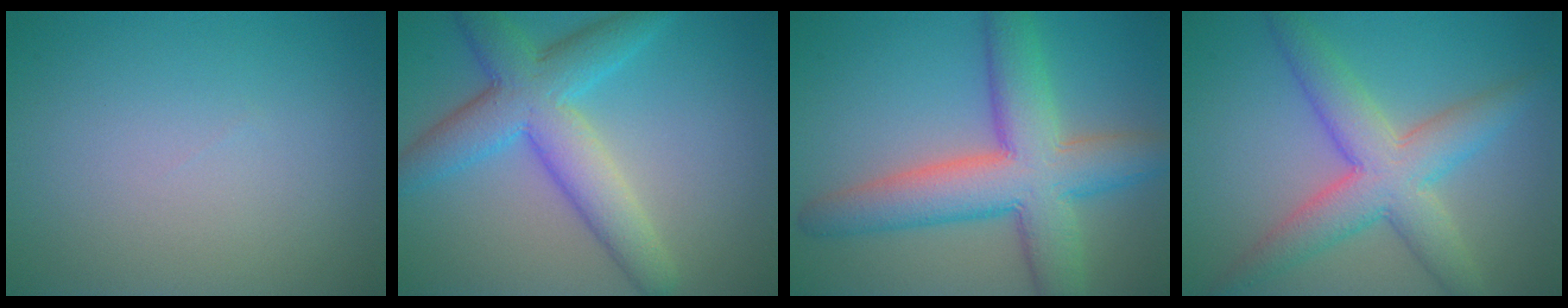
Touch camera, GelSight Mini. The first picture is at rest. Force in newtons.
{"total": 6.9, "press": 6.9, "slide": 0.2}
{"total": 9.0, "press": 9.0, "slide": 0.6}
{"total": 6.4, "press": 6.4, "slide": 0.4}